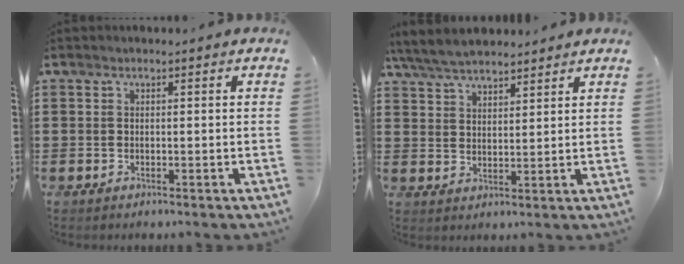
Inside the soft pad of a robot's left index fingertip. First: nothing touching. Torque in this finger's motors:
{"motor_torque": [1.16, -0.97, 0.19, 0.21]}